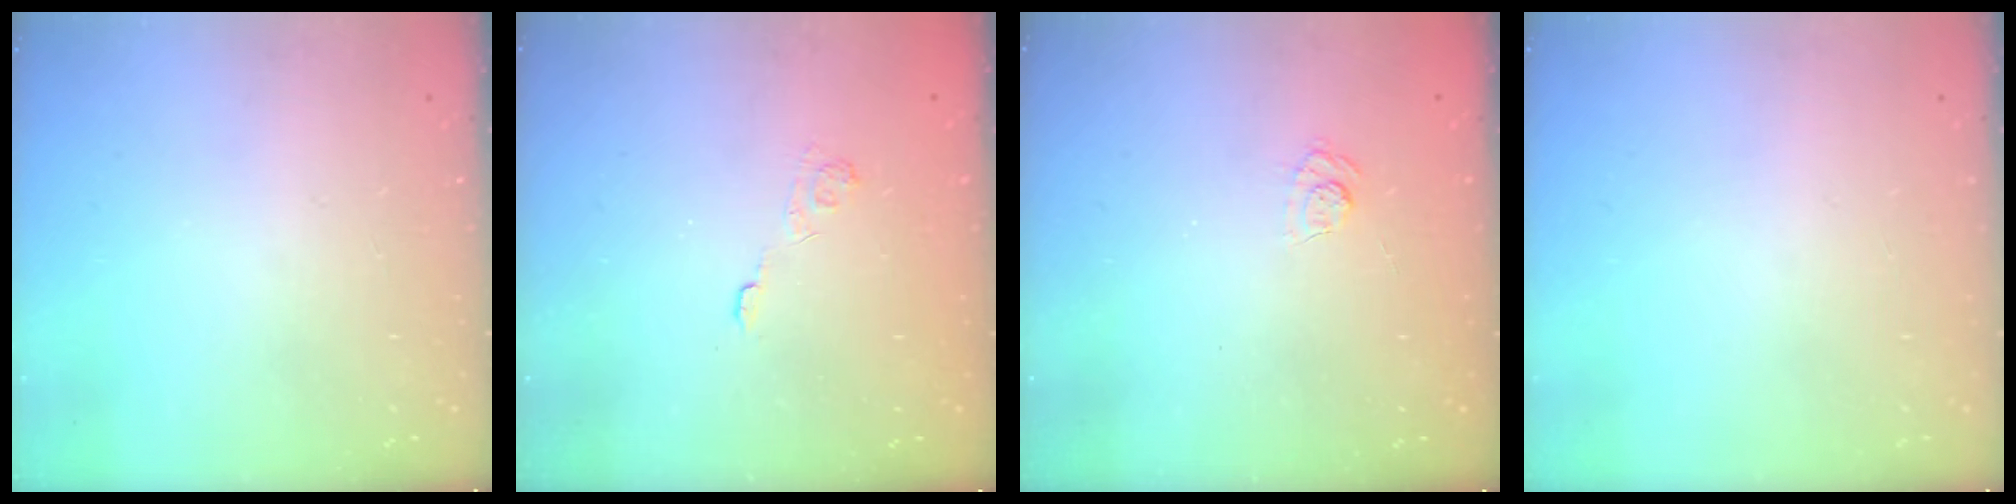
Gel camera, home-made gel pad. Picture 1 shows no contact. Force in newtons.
{"total": 2.8, "press": 2.3, "slide": 1.5}
{"total": 4.5, "press": 4.3, "slide": 1.4}
{"total": 0.0}